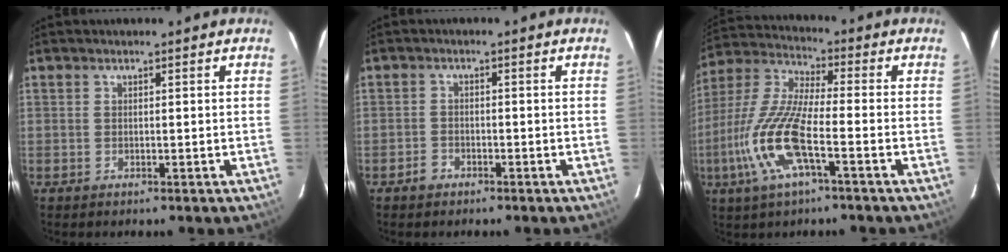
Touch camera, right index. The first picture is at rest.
{"total": 2.3, "force": [-1.7, 1.4, 0.5], "torque": [-0.015, 0.004, -0.031]}
{"total": 14.8, "force": [-5.2, 3.1, 13.5], "torque": [-0.296, -0.009, -0.107]}